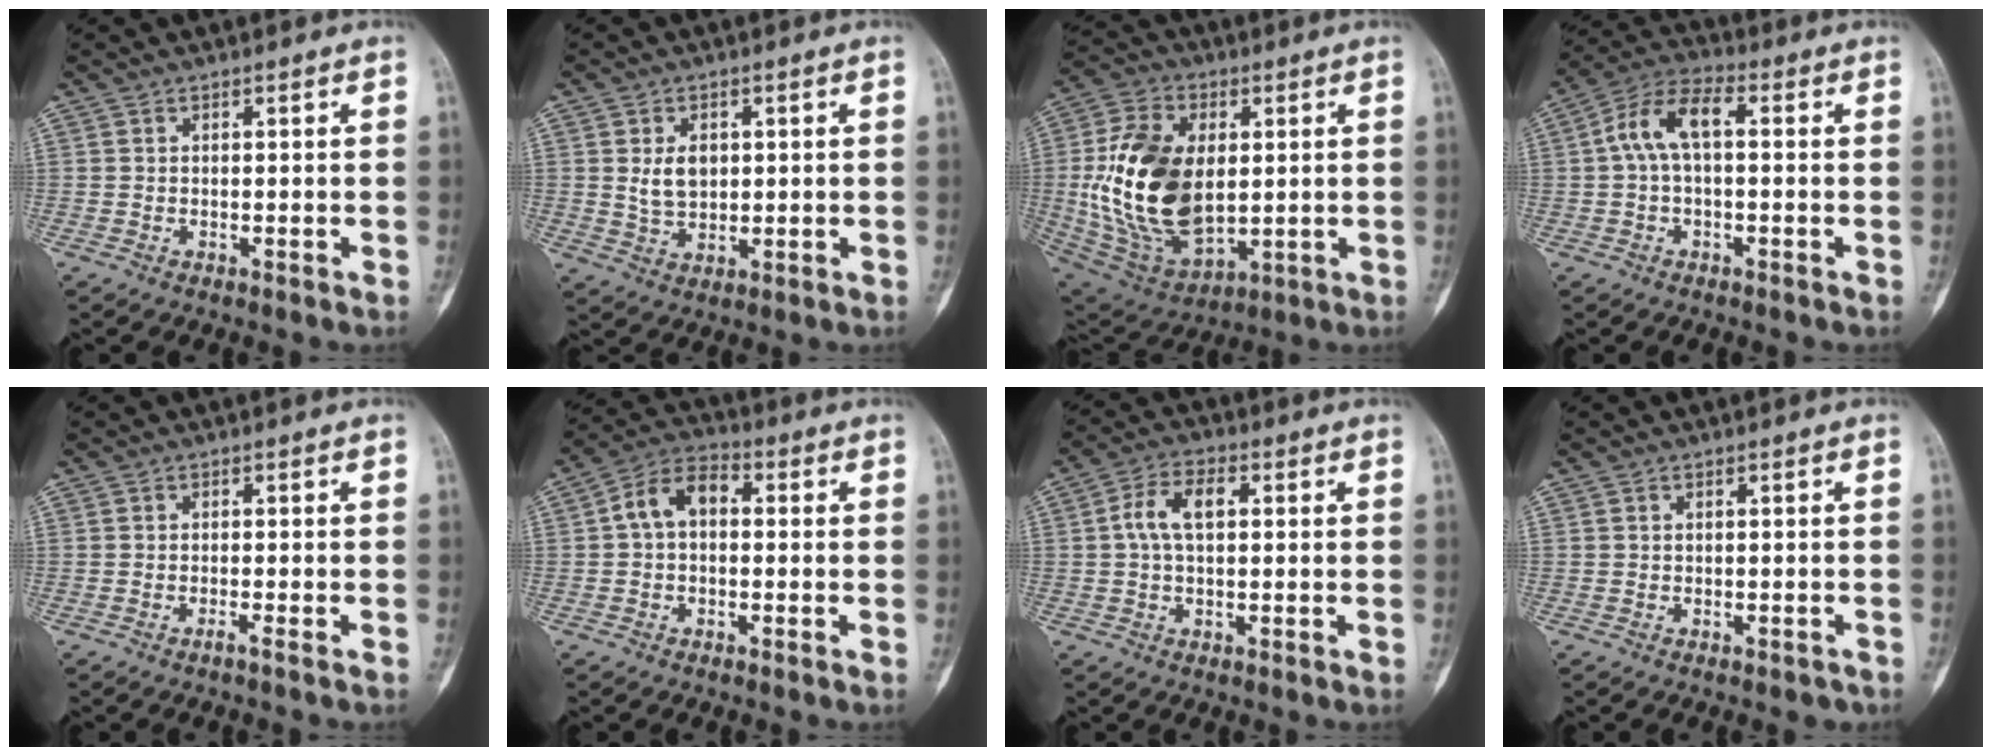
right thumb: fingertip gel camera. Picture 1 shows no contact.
{"total": 5.3, "force": [1.0, 3.8, 3.7], "torque": [-0.048, -0.009, 0.025]}
{"total": 22.0, "force": [1.0, 13.4, 17.4], "torque": [-0.324, -0.013, 0.035]}
{"total": 8.8, "force": [0.8, 4.3, 7.6], "torque": [-0.150, 0.033, 0.004]}
{"total": 0.8, "force": [-0.6, -0.2, 0.5], "torque": [-0.011, 0.000, -0.012]}
{"total": 7.8, "force": [0.5, 5.2, 5.8], "torque": [-0.089, 0.029, -0.004]}
{"total": 6.7, "force": [1.0, 3.7, 5.5], "torque": [-0.106, 0.019, 0.013]}
{"total": 0.9, "force": [-0.6, 0.5, 0.4], "torque": [0.001, 0.007, -0.008]}